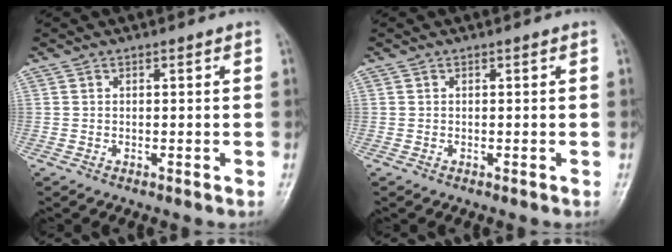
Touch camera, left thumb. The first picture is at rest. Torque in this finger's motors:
{"motor_torque": [0.00, 0.00, -0.08, -0.08, 0.00]}